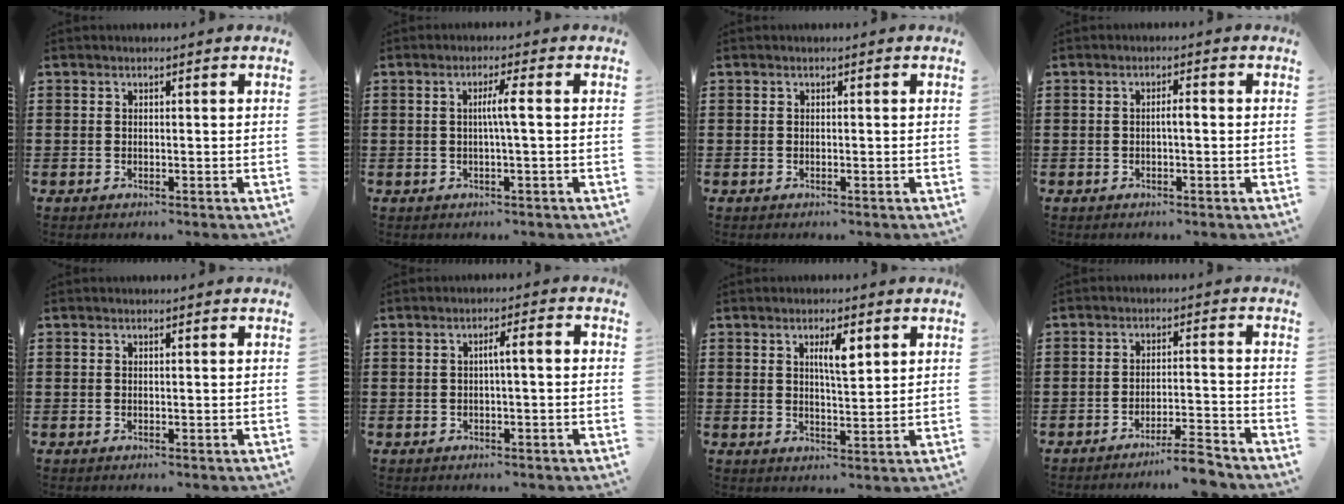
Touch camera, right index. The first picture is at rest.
{"total": 3.2, "force": [0.0, -0.2, 3.2], "torque": [-0.059, -0.003, -0.005]}
{"total": 0.0}
{"total": 1.5, "force": [-0.3, 0.2, 1.4], "torque": [-0.027, 0.001, -0.005]}
{"total": 0.0}
{"total": 2.5, "force": [-0.4, 0.1, 2.5], "torque": [-0.045, 0.001, -0.010]}
{"total": 4.3, "force": [1.9, 1.1, 3.6], "torque": [-0.068, 0.005, 0.028]}
{"total": 5.0, "force": [-4.6, -0.4, 1.9], "torque": [-0.031, -0.007, -0.089]}